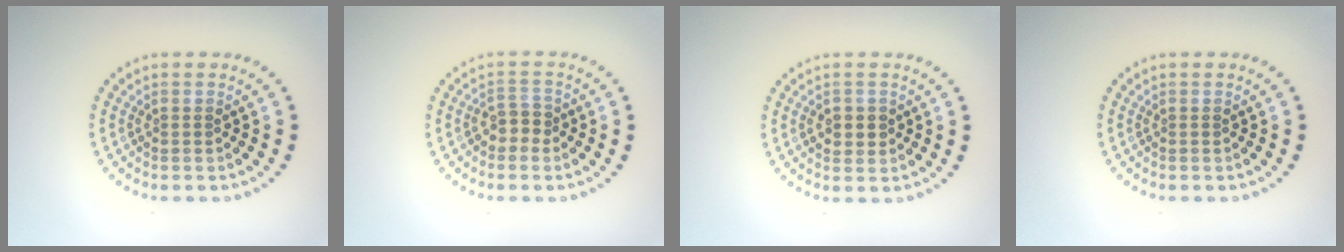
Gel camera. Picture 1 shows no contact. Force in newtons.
{"total": 1.8, "press": 1.6, "slide": 0.9}
{"total": 2.0, "press": 1.9, "slide": 0.5}
{"total": 0.0}